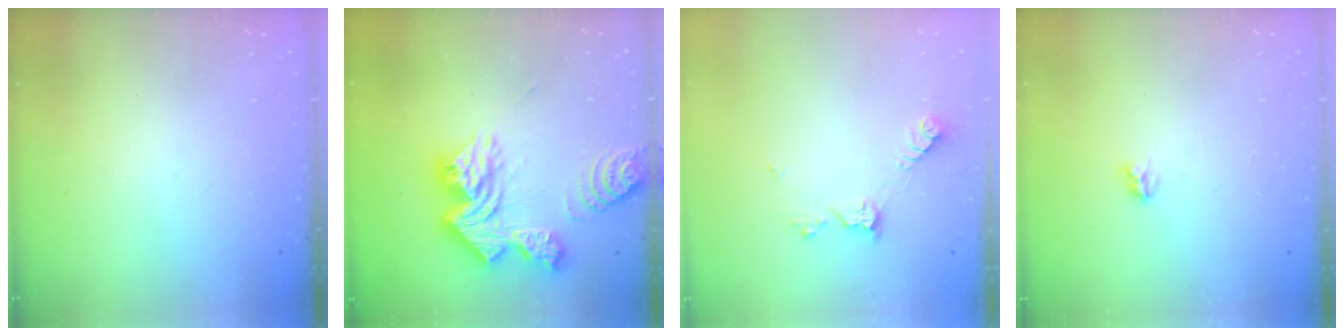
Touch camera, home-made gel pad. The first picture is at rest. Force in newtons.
{"total": 20.1, "press": 20.0, "slide": 1.8}
{"total": 8.8, "press": 8.8, "slide": 0.4}
{"total": 2.9, "press": 2.9, "slide": 0.3}